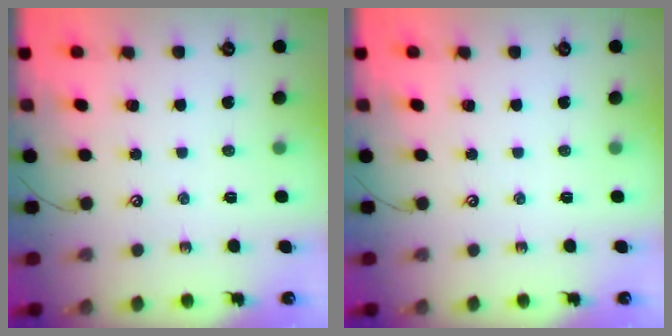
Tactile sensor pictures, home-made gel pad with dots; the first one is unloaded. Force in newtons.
{"total": 0.0}